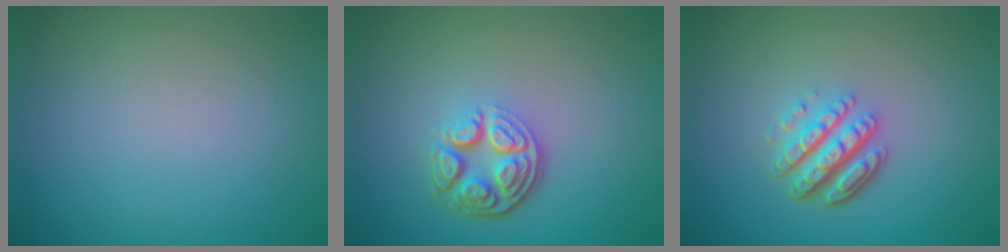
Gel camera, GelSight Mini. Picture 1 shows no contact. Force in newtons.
{"total": 4.6, "press": 3.5, "slide": 3.1}
{"total": 4.6, "press": 3.4, "slide": 3.2}